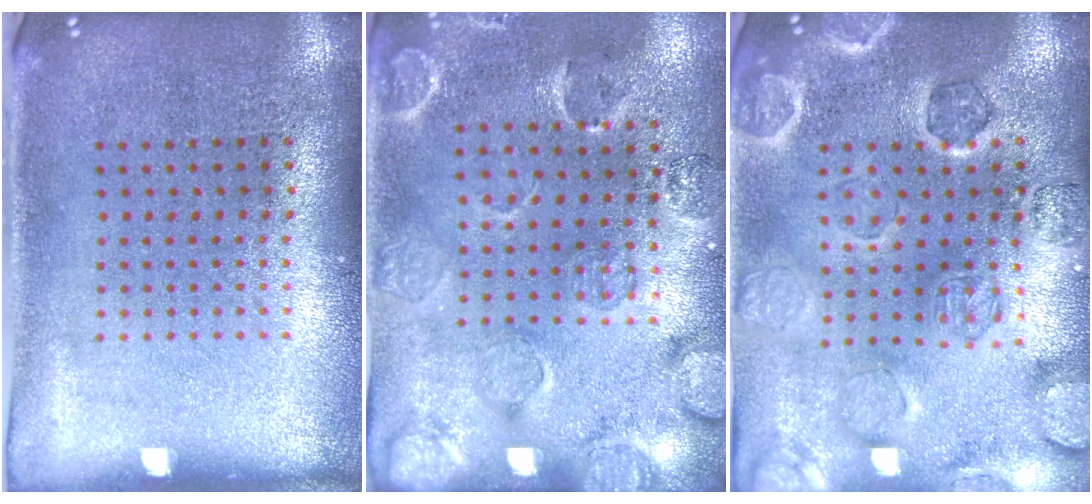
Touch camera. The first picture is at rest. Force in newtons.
{"total": 2.8, "press": 1.8, "slide": 2.1}
{"total": 1.7, "press": 1.7, "slide": 0.2}